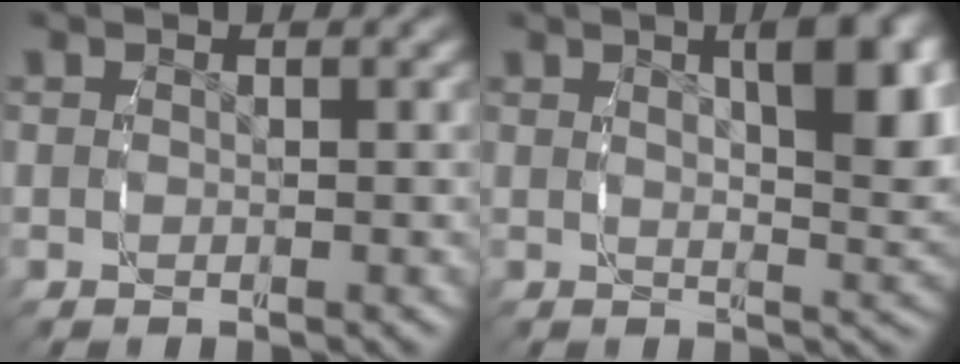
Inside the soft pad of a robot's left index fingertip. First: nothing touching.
{"total": 6.0, "force": [1.8, 1.7, 5.5], "torque": [-0.058, 0.001, 0.034]}